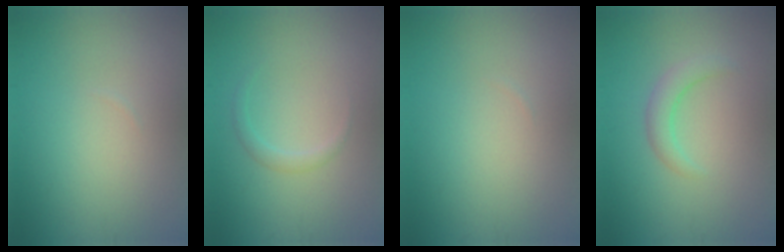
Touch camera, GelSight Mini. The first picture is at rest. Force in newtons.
{"total": 1.0, "press": 1.0, "slide": 0.1}
{"total": 0.0}
{"total": 1.9, "press": 1.9, "slide": 0.3}